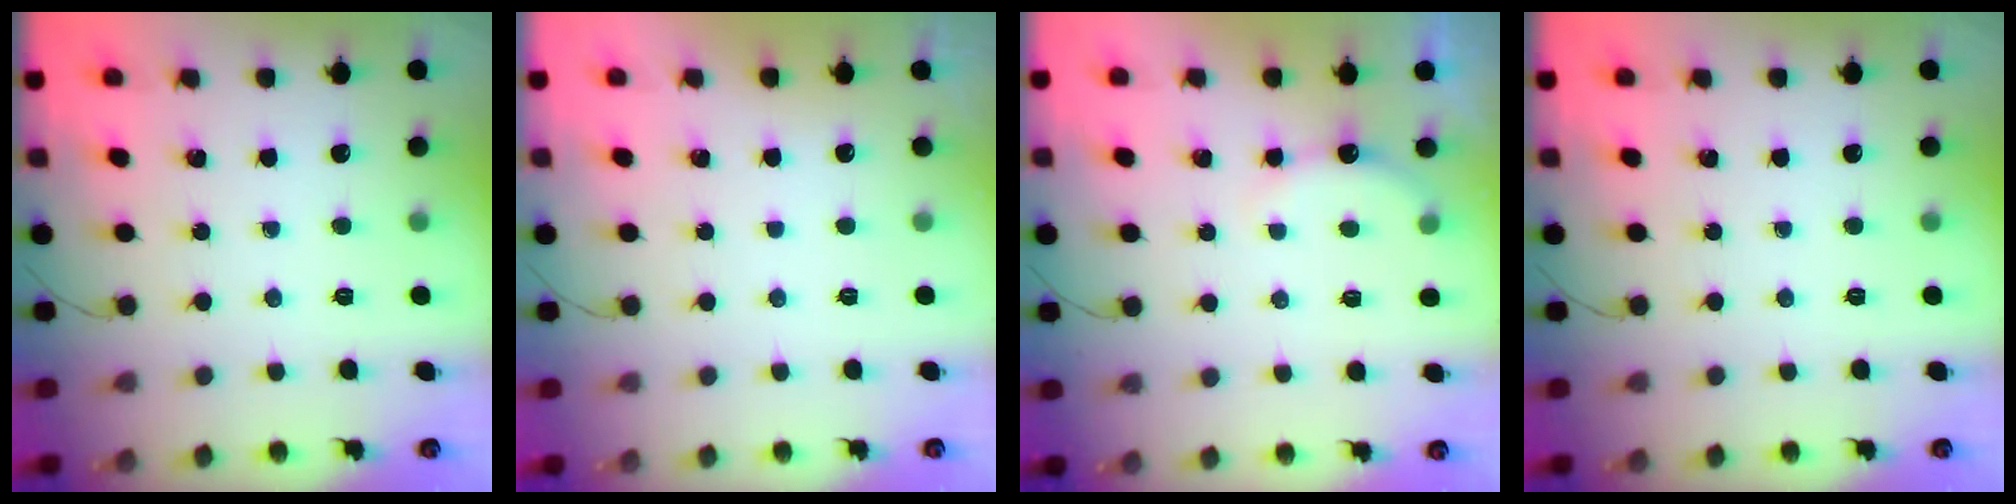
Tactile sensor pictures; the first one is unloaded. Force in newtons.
{"total": 3.0, "press": 3.0, "slide": 0.1}
{"total": 4.3, "press": 4.1, "slide": 1.1}
{"total": 0.0}